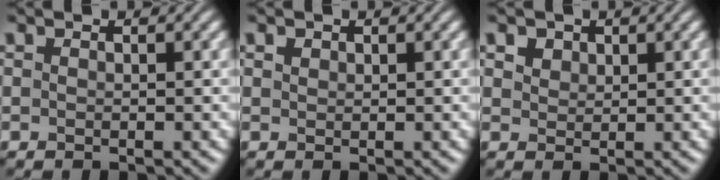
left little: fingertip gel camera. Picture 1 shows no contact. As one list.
[{"total": 0.7, "force": [0.5, 0.5, 0.2], "torque": [-0.004, -0.001, 0.010]}, {"total": 2.9, "force": [1.9, 1.8, 1.2], "torque": [-0.034, 0.007, 0.030]}]